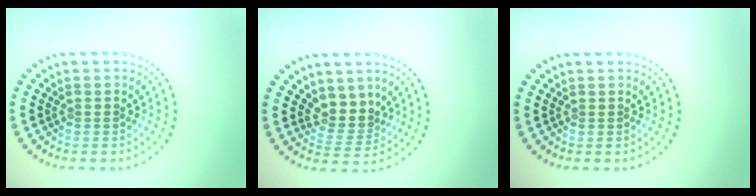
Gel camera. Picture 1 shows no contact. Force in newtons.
{"total": 2.7, "press": 2.0, "slide": 1.8}
{"total": 0.0}